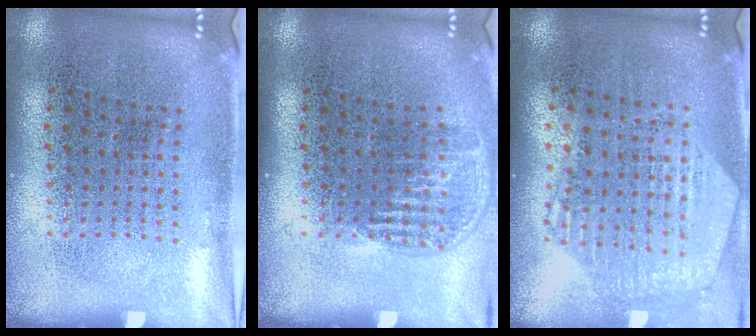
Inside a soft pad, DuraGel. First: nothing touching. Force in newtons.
{"total": 1.1, "press": 1.0, "slide": 0.6}
{"total": 1.1, "press": 1.1, "slide": 0.2}